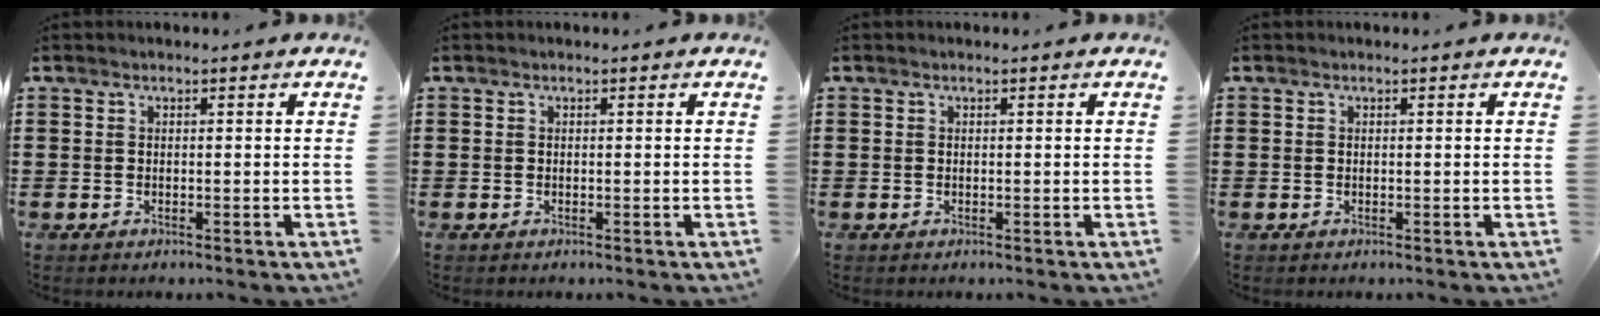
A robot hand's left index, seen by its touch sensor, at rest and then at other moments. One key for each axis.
{"total": 0.0}
{"total": 0.0}
{"total": 0.0}